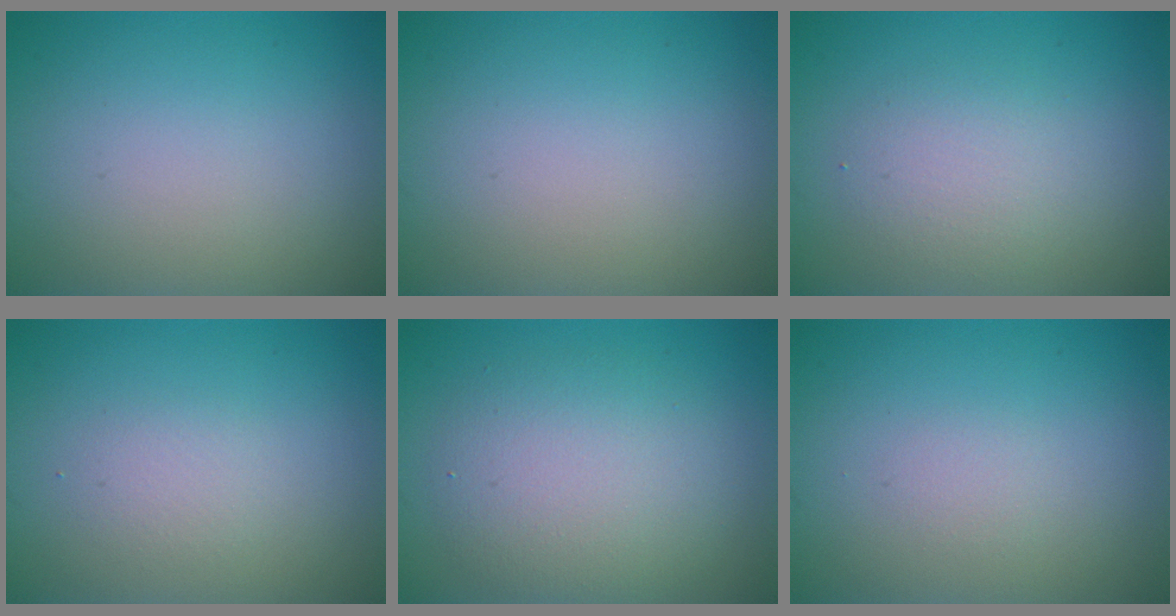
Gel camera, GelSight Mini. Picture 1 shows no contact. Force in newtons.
{"total": 0.0}
{"total": 2.5, "press": 2.5, "slide": 0.2}
{"total": 1.4, "press": 1.4, "slide": 0.1}
{"total": 4.8, "press": 4.8, "slide": 0.1}
{"total": 0.5, "press": 0.5, "slide": 0.1}